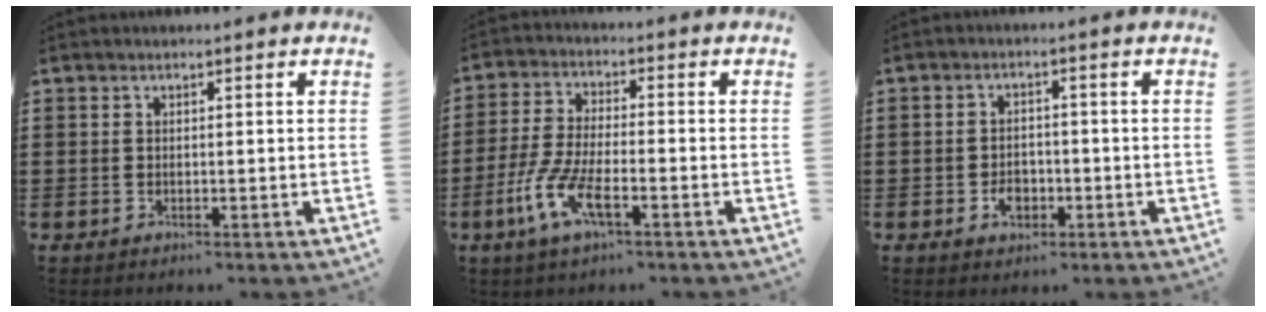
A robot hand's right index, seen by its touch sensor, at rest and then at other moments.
{"total": 7.5, "force": [-3.7, 1.9, 6.3], "torque": [-0.158, -0.015, -0.075]}
{"total": 3.1, "force": [-1.1, 2.2, 1.9], "torque": [-0.028, -0.001, -0.022]}